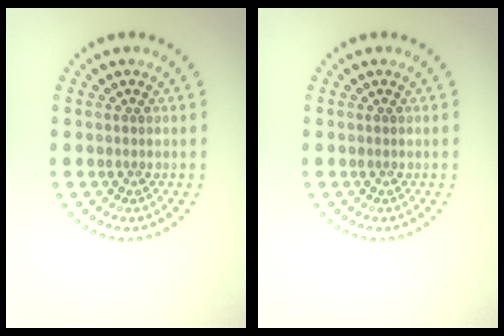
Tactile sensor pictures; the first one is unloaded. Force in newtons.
{"total": 0.0}